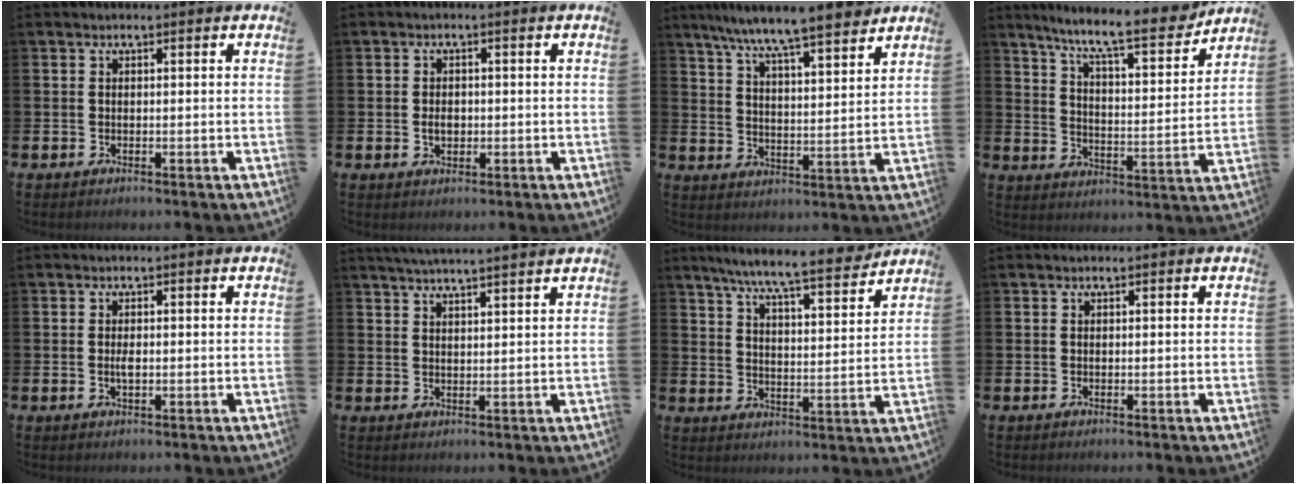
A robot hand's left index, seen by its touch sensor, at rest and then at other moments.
{"total": 2.0, "force": [-0.2, 1.4, 1.4], "torque": [-0.016, 0.003, -0.008]}
{"total": 8.8, "force": [8.2, 0.3, 3.1], "torque": [-0.085, -0.050, 0.144]}
{"total": 10.2, "force": [9.0, 1.1, 4.8], "torque": [-0.111, -0.052, 0.150]}
{"total": 1.4, "force": [-0.1, 0.5, 1.3], "torque": [-0.020, 0.000, -0.003]}
{"total": 3.7, "force": [3.5, -0.7, 0.5], "torque": [-0.024, -0.011, 0.065]}
{"total": 8.5, "force": [7.8, 0.2, 3.4], "torque": [-0.079, -0.051, 0.132]}
{"total": 0.0}